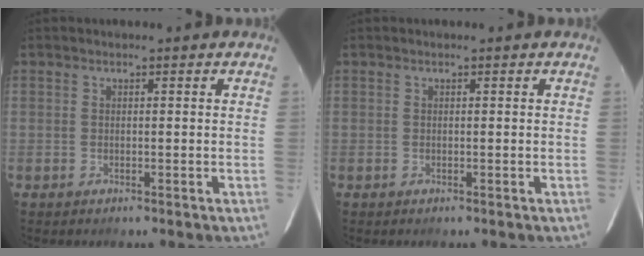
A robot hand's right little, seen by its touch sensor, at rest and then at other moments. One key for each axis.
{"total": 0.0}